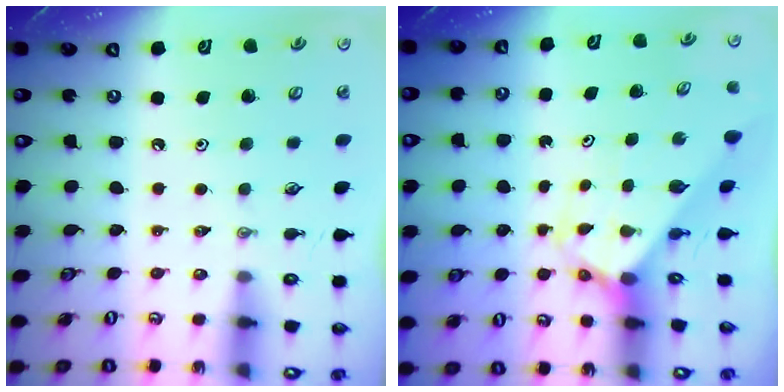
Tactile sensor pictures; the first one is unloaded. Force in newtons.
{"total": 2.4, "press": 2.4, "slide": 0.2}